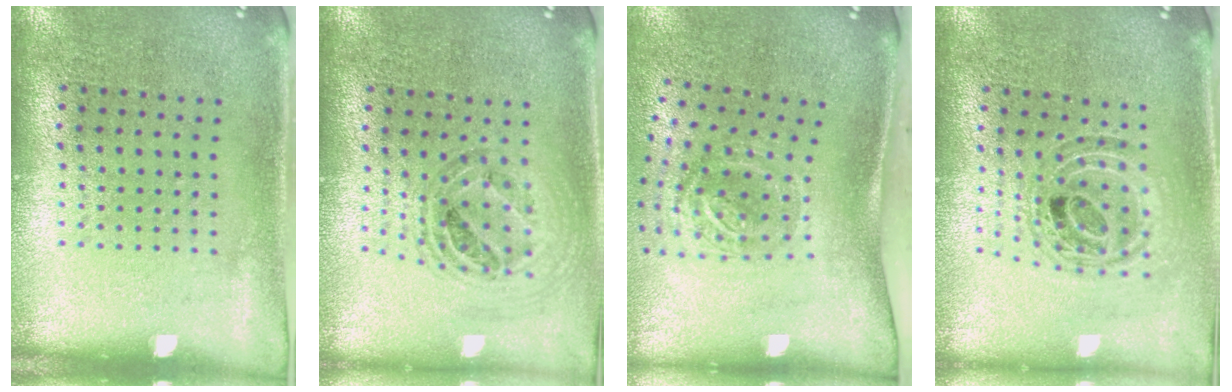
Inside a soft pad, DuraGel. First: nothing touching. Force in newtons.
{"total": 0.9, "press": 0.9, "slide": 0.0}
{"total": 1.9, "press": 1.2, "slide": 1.5}
{"total": 0.9, "press": 0.9, "slide": 0.2}